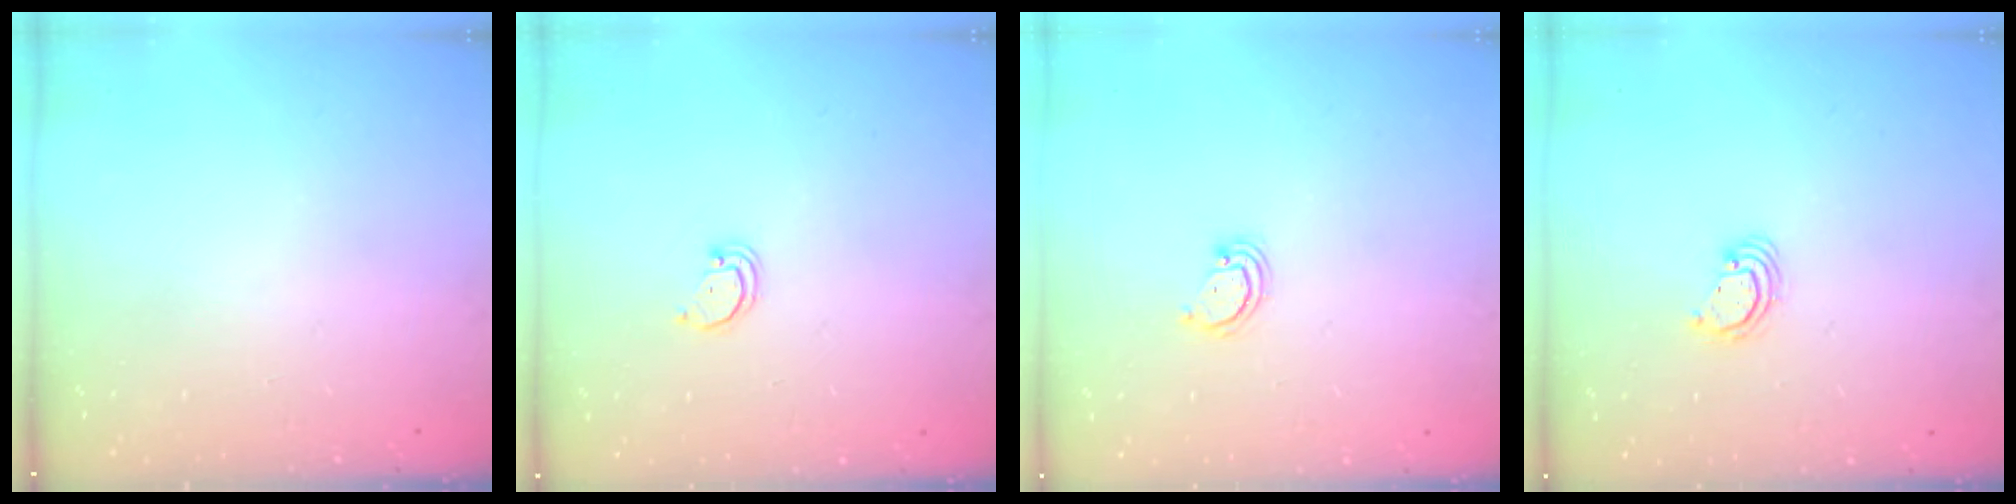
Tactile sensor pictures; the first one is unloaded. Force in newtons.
{"total": 1.6, "press": 1.6, "slide": 0.1}
{"total": 2.5, "press": 2.4, "slide": 0.2}
{"total": 2.2, "press": 2.2, "slide": 0.2}